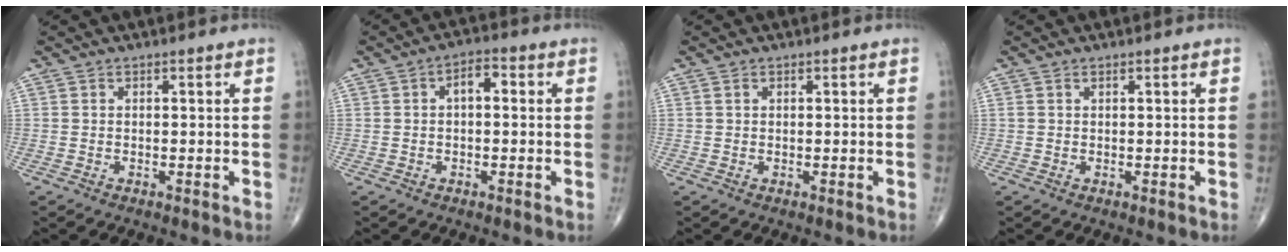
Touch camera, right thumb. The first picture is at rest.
{"total": 4.0, "force": [0.4, 2.1, 3.4], "torque": [-0.048, 0.015, 0.001]}
{"total": 0.6, "force": [0.3, 0.4, 0.3], "torque": [-0.006, 0.002, 0.006]}
{"total": 0.5, "force": [0.3, 0.2, 0.4], "torque": [-0.012, 0.008, 0.008]}